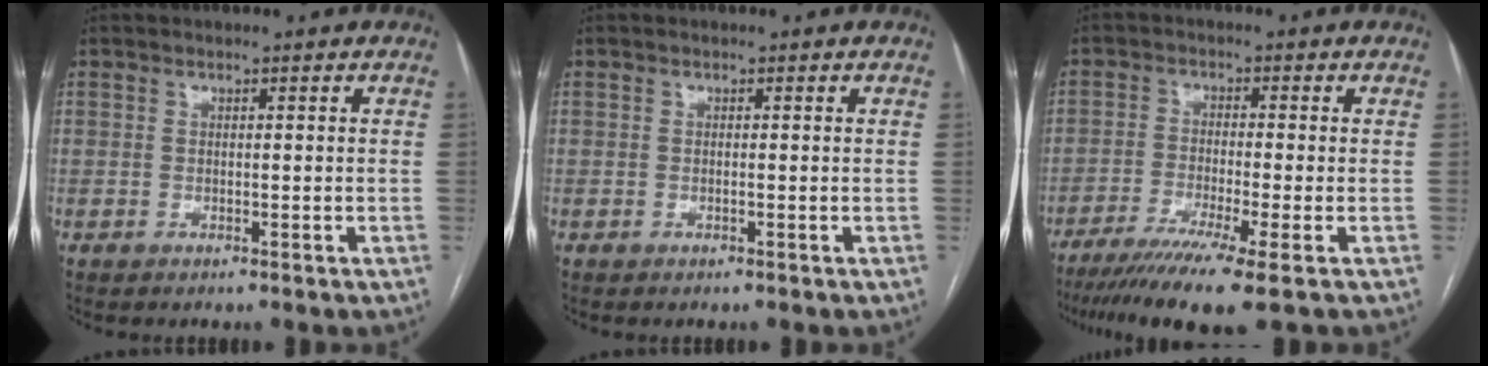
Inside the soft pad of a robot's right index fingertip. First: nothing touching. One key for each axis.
{"total": 0.0}
{"total": 10.7, "fx": -7.4, "fy": -1.0, "fz": 7.7, "tx": -0.123, "ty": -0.026, "tz": -0.117}